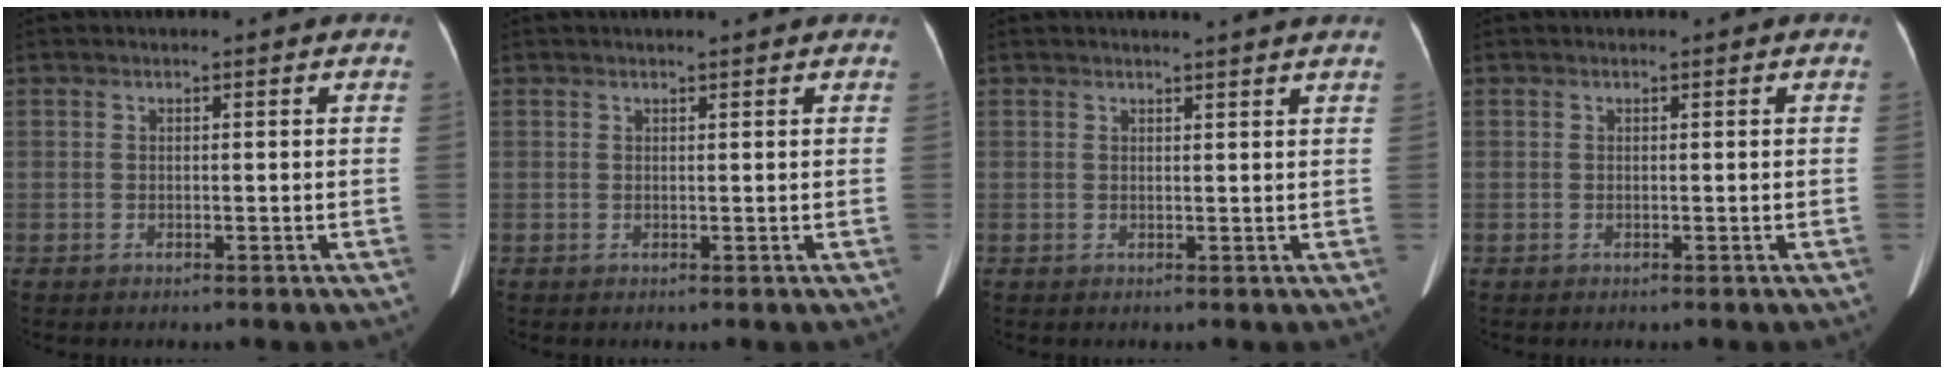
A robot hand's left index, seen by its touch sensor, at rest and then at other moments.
{"total": 2.2, "force": [1.9, 0.1, 1.0], "torque": [-0.013, 0.016, 0.024]}
{"total": 4.5, "force": [4.0, -0.6, 1.9], "torque": [-0.025, 0.008, 0.040]}
{"total": 0.0}